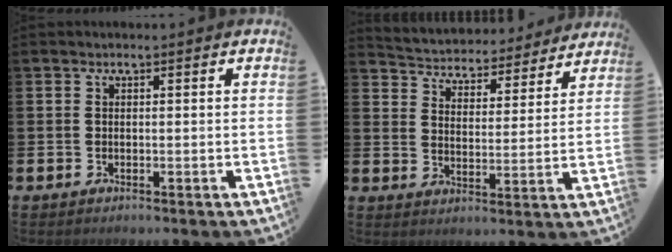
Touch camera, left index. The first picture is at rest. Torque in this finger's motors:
{"motor_torque": [1.07, -1.07, 0.26, 0.10]}